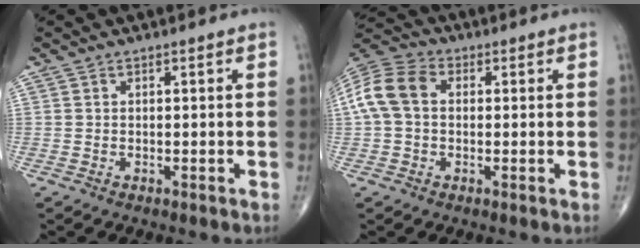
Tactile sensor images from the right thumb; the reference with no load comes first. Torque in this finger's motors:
{"motor_torque": [-0.60, 0.79, 0.15, -0.15, 0.13]}